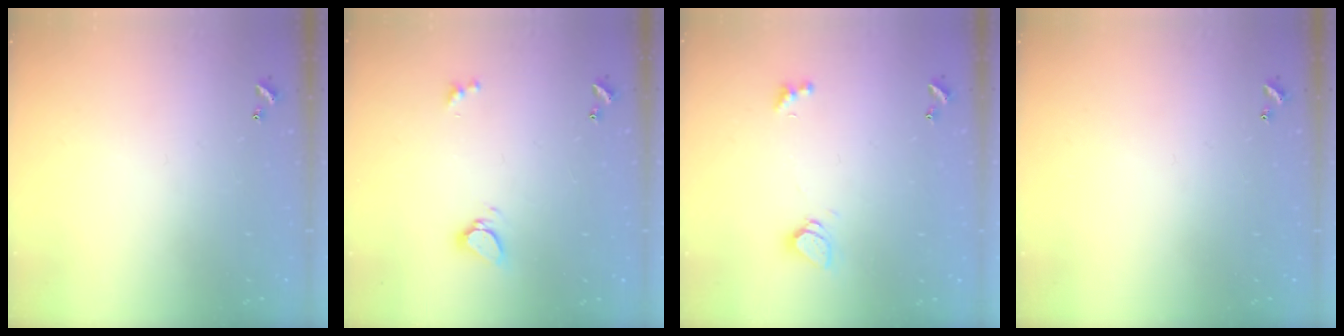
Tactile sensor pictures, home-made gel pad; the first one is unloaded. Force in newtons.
{"total": 4.4, "press": 4.4, "slide": 0.6}
{"total": 1.6, "press": 1.5, "slide": 0.4}
{"total": 0.0}